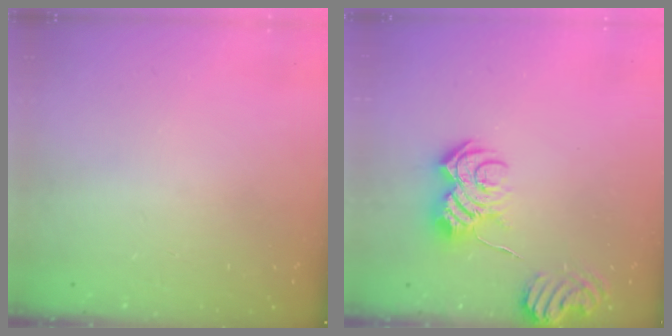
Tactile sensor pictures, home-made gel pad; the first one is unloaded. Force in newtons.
{"total": 9.1, "press": 9.1, "slide": 0.9}